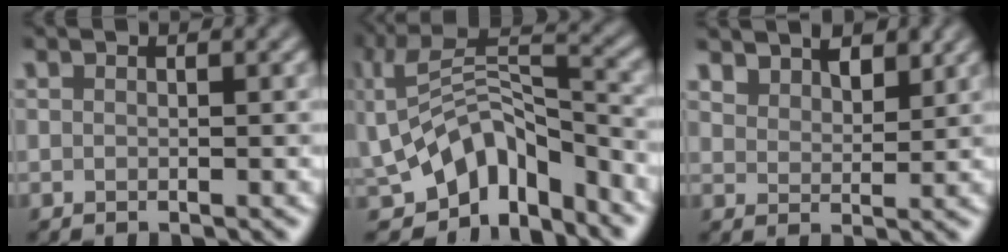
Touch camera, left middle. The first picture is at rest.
{"total": 8.6, "force": [-3.4, 4.6, 6.4], "torque": [-0.102, 0.006, -0.070]}
{"total": 3.6, "force": [3.0, 1.6, 1.1], "torque": [-0.029, -0.010, 0.056]}